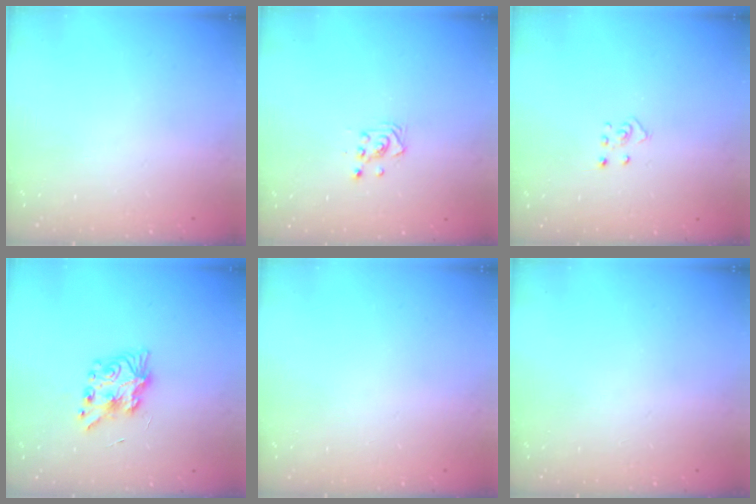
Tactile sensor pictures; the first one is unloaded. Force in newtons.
{"total": 3.1, "press": 3.1, "slide": 0.2}
{"total": 3.7, "press": 3.7, "slide": 0.3}
{"total": 8.3, "press": 8.2, "slide": 0.2}
{"total": 0.0}
{"total": 0.0}